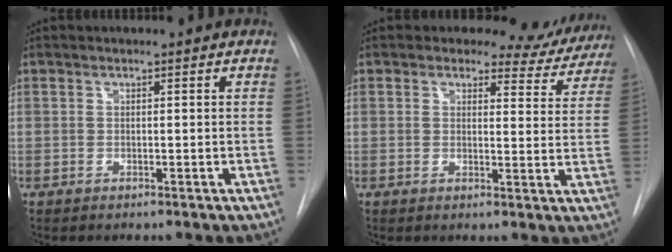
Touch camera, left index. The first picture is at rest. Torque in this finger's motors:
{"motor_torque": [1.02, -1.12, 0.15, -0.02]}